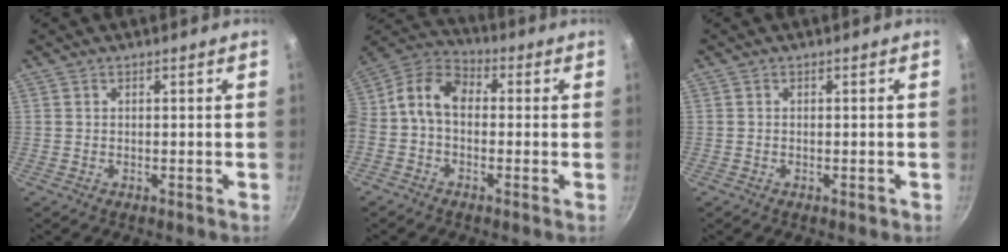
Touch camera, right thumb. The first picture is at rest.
{"total": 11.1, "force": [0.2, 8.0, 7.7], "torque": [-0.134, 0.041, -0.022]}
{"total": 0.7, "force": [-0.3, 0.3, 0.5], "torque": [-0.006, 0.002, -0.006]}